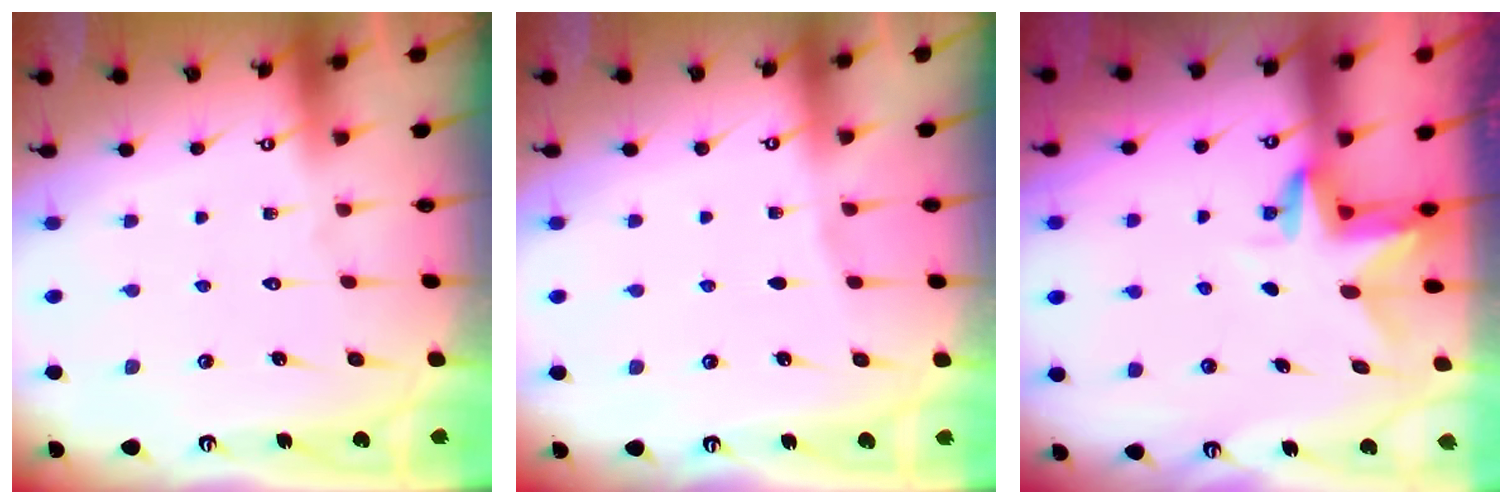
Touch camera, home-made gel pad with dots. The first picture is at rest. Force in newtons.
{"total": 2.1, "press": 2.1, "slide": 0.3}
{"total": 3.0, "press": 3.0, "slide": 0.2}